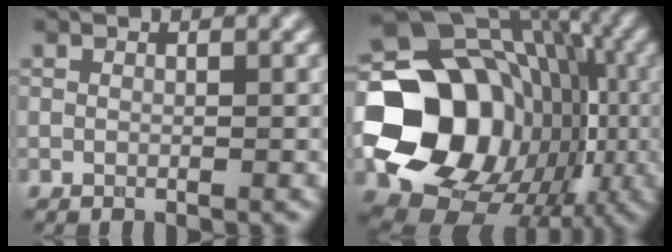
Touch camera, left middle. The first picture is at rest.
{"total": 18.9, "force": [-3.5, 15.7, 10.0], "torque": [-0.154, -0.020, -0.069]}